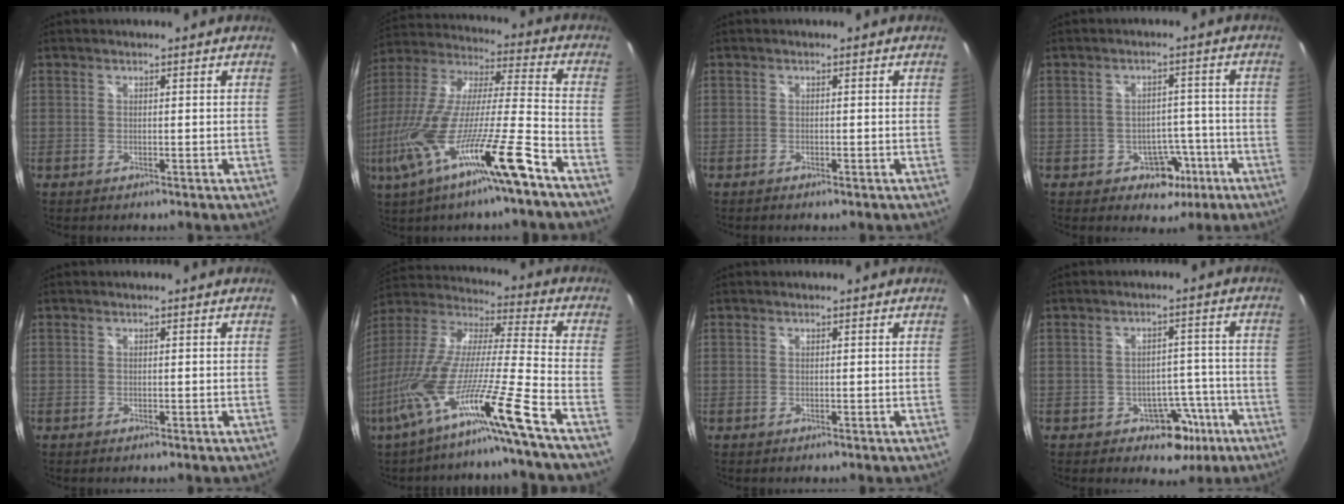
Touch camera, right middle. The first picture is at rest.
{"total": 22.3, "force": [-12.2, 0.2, 18.7], "torque": [-0.339, -0.059, -0.217]}
{"total": 0.7, "force": [-0.6, 0.2, 0.3], "torque": [-0.007, -0.002, -0.011]}
{"total": 5.8, "force": [-2.9, 4.6, 1.9], "torque": [-0.041, 0.019, -0.025]}
{"total": 0.0}
{"total": 19.0, "force": [-12.2, -2.8, 14.3], "torque": [-0.230, -0.061, -0.217]}
{"total": 0.0}
{"total": 6.7, "force": [-3.7, 5.0, 2.5], "torque": [-0.041, 0.028, -0.033]}